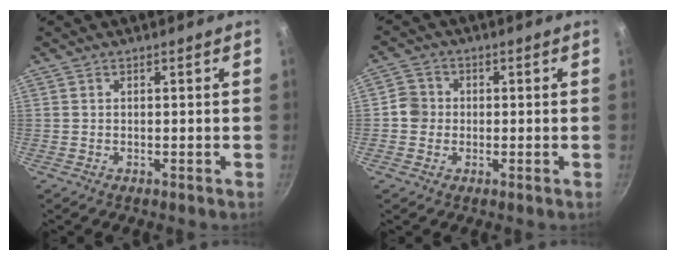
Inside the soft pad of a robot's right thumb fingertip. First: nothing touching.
{"total": 3.9, "force": [-0.4, 3.7, 1.1], "torque": [0.000, 0.011, -0.016]}